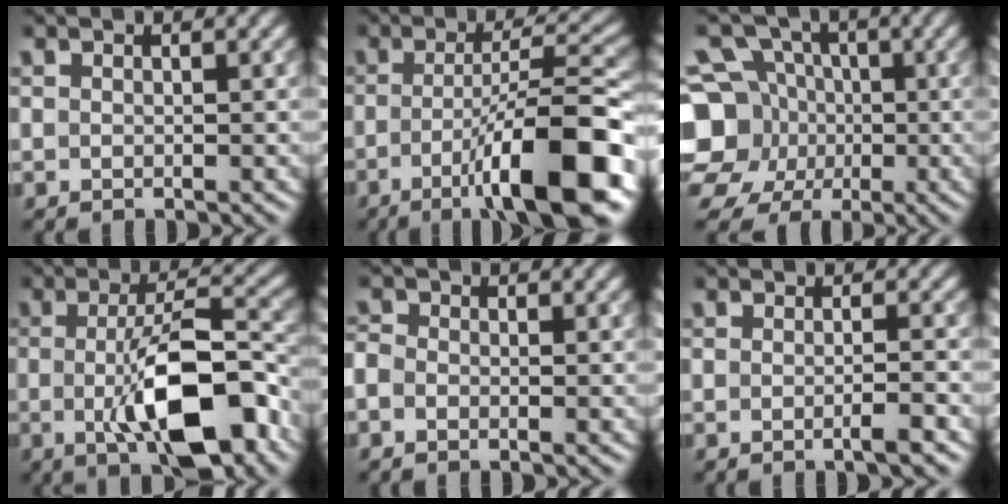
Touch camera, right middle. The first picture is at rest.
{"total": 10.9, "force": [-4.3, 2.2, 9.7], "torque": [-0.138, 0.007, -0.073]}
{"total": 11.3, "force": [-1.5, 10.3, 4.3], "torque": [-0.118, 0.012, -0.055]}
{"total": 9.9, "force": [-2.4, 3.1, 9.1], "torque": [-0.148, -0.004, -0.039]}
{"total": 1.4, "force": [-0.7, 0.8, 0.9], "torque": [-0.017, -0.001, -0.020]}
{"total": 2.3, "force": [-1.0, 0.4, 2.0], "torque": [-0.022, -0.002, -0.024]}